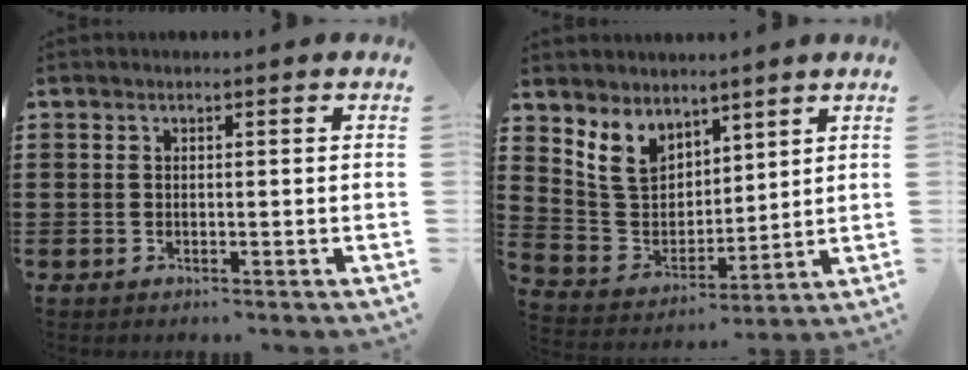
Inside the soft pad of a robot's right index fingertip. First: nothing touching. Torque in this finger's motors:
{"motor_torque": [1.26, 0.88, 0.52, 0.09]}